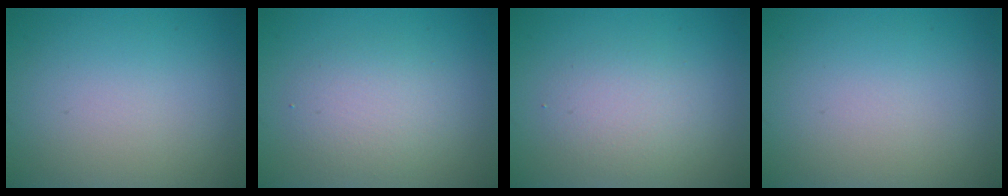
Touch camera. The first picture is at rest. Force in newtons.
{"total": 2.9, "press": 2.9, "slide": 0.3}
{"total": 2.8, "press": 2.8, "slide": 0.2}
{"total": 0.0}